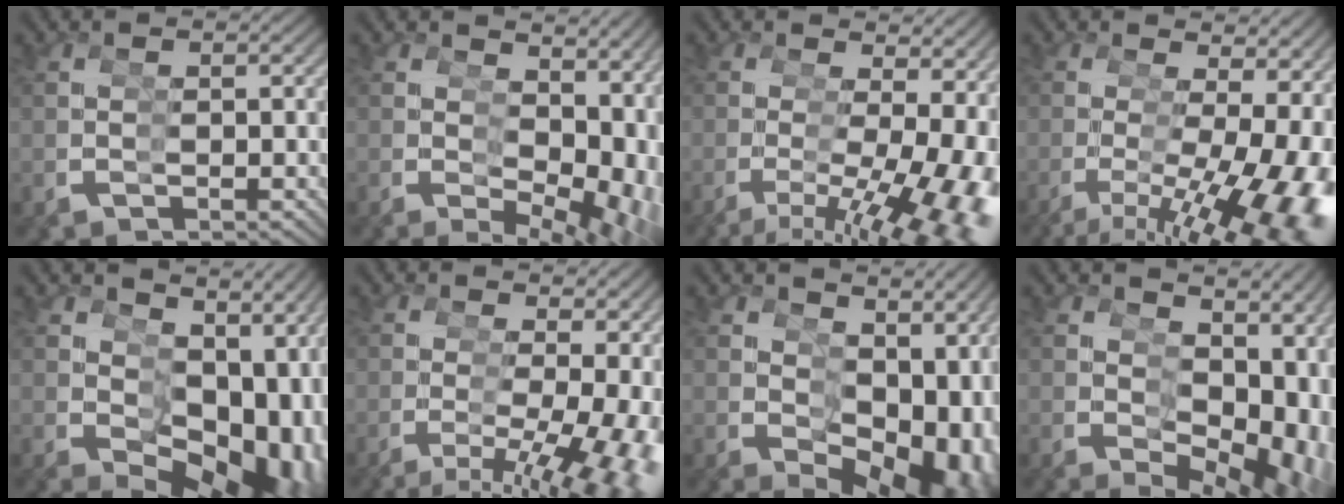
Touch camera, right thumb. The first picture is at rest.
{"total": 6.7, "force": [0.2, 4.2, 5.2], "torque": [-0.060, -0.017, 0.015]}
{"total": 10.6, "force": [-1.7, 5.7, 8.8], "torque": [-0.119, -0.031, -0.011]}
{"total": 11.6, "force": [-1.4, 6.3, 9.6], "torque": [-0.139, -0.027, -0.011]}
{"total": 11.4, "force": [-0.9, 7.6, 8.5], "torque": [-0.111, -0.030, 0.006]}
{"total": 9.1, "force": [-1.8, 4.9, 7.5], "torque": [-0.102, -0.033, -0.014]}
{"total": 9.5, "force": [-1.0, 6.2, 7.2], "torque": [-0.088, -0.029, 0.005]}
{"total": 8.9, "force": [-0.6, 5.6, 6.8], "torque": [-0.086, -0.023, 0.008]}